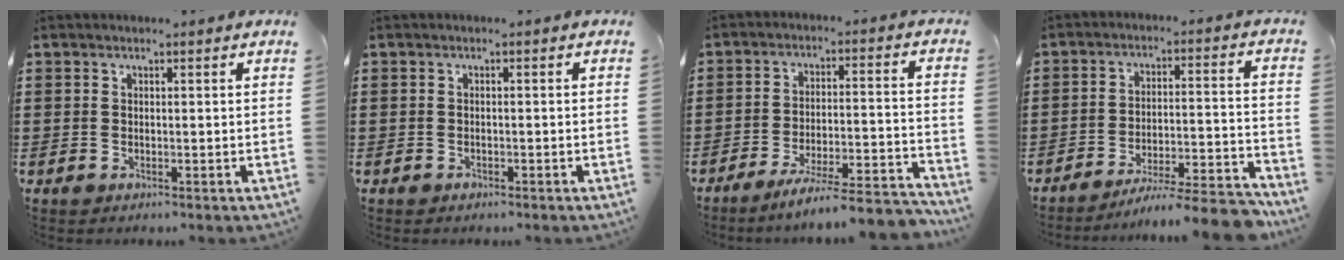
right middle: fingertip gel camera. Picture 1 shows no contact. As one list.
[{"total": 0.5, "force": [-0.4, 0.2, 0.2], "torque": [-0.004, -0.001, -0.009]}, {"total": 7.1, "force": [-6.4, -0.3, 3.2], "torque": [-0.049, -0.009, -0.120]}, {"total": 8.2, "force": [-7.3, 0.4, 3.5], "torque": [-0.043, 0.010, -0.138]}]